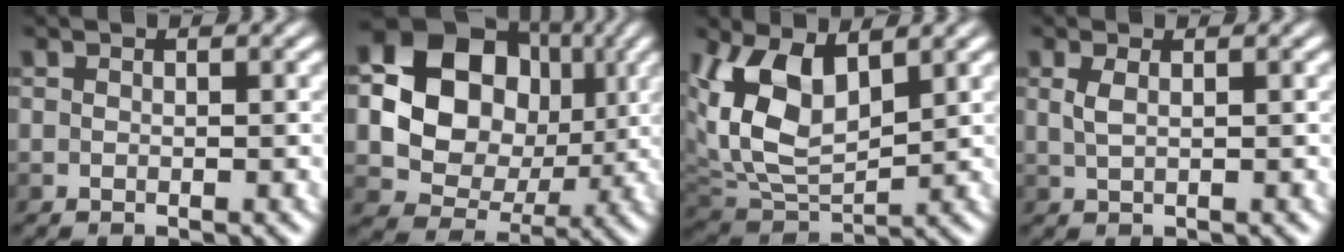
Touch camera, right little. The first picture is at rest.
{"total": 12.9, "force": [1.7, 10.4, 7.3], "torque": [-0.134, 0.020, 0.027]}
{"total": 8.2, "force": [1.6, 4.5, 6.7], "torque": [-0.139, -0.001, 0.025]}
{"total": 1.5, "force": [0.0, 0.5, 1.4], "torque": [-0.037, 0.002, 0.001]}